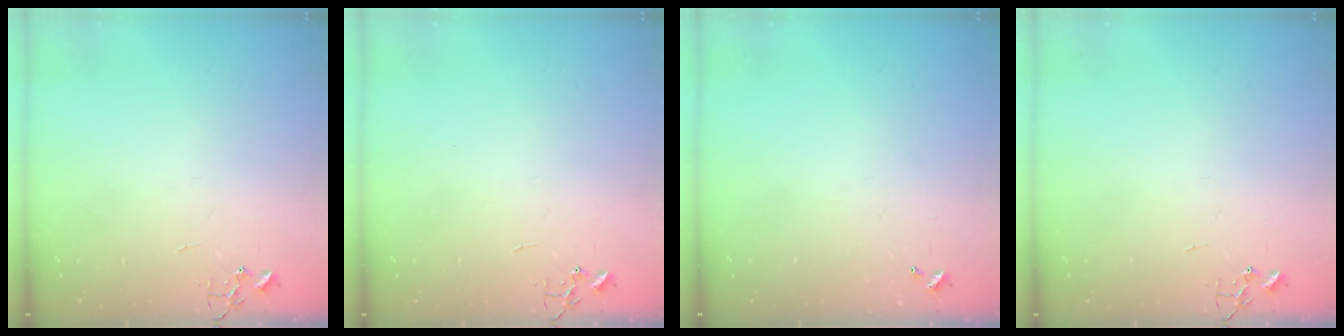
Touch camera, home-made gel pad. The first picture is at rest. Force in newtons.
{"total": 0.0}
{"total": 0.0}
{"total": 0.0}